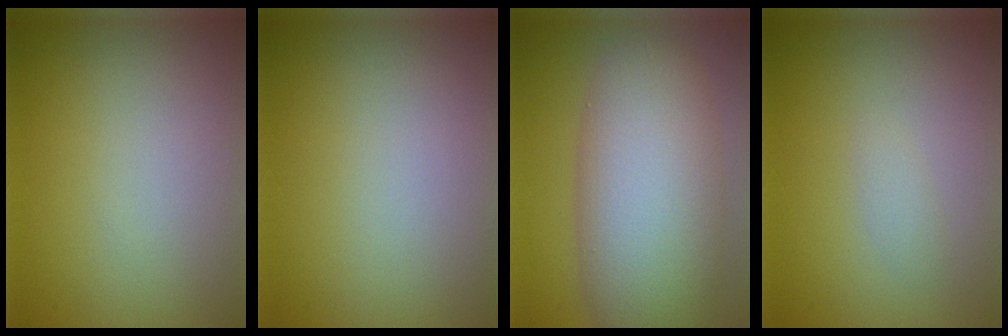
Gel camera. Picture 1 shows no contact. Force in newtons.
{"total": 0.0}
{"total": 9.7, "press": 9.7, "slide": 0.7}
{"total": 0.8, "press": 0.8, "slide": 0.1}